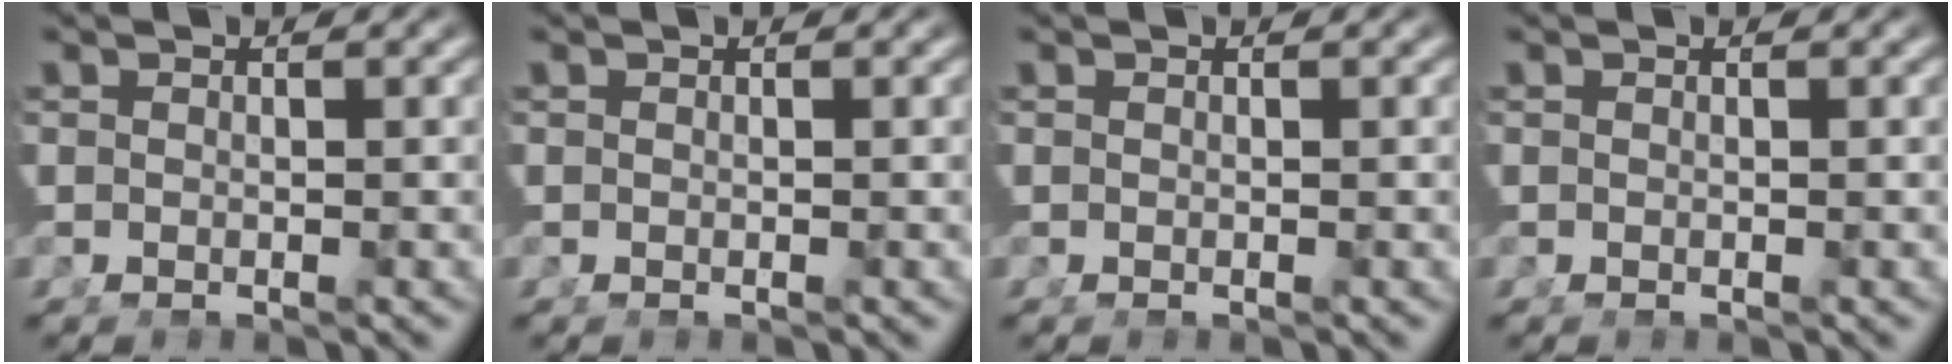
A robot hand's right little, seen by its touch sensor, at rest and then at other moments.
{"total": 0.0}
{"total": 0.0}
{"total": 0.0}